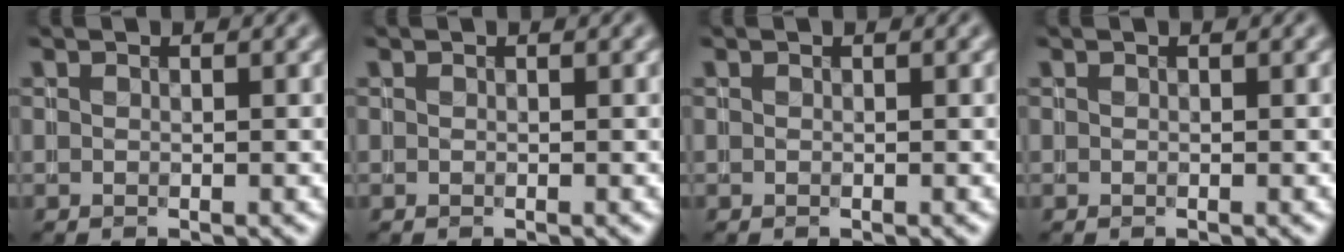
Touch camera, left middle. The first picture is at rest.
{"total": 0.0}
{"total": 0.0}
{"total": 0.0}